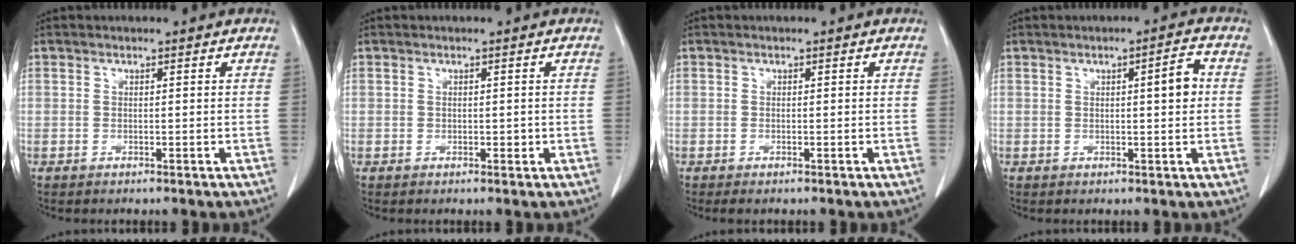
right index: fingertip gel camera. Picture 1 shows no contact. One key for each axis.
{"total": 0.7, "fx": -0.1, "fy": 0.6, "fz": 0.4, "tx": -0.005, "ty": 0.001, "tz": -0.001}
{"total": 1.0, "fx": -0.8, "fy": 0.1, "fz": 0.5, "tx": -0.011, "ty": -0.004, "tz": -0.010}
{"total": 3.6, "fx": 0.5, "fy": 0.6, "fz": 3.5, "tx": -0.048, "ty": 0.005, "tz": 0.005}